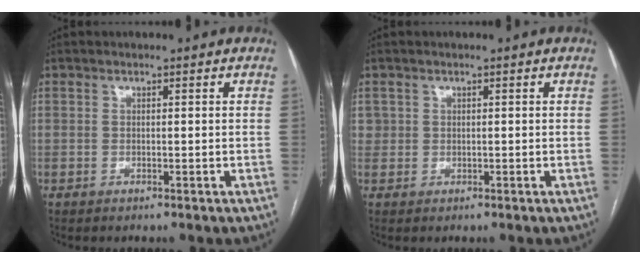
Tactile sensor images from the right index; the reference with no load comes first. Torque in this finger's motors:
{"motor_torque": [0.20, 0.14, 0.08, 0.03]}